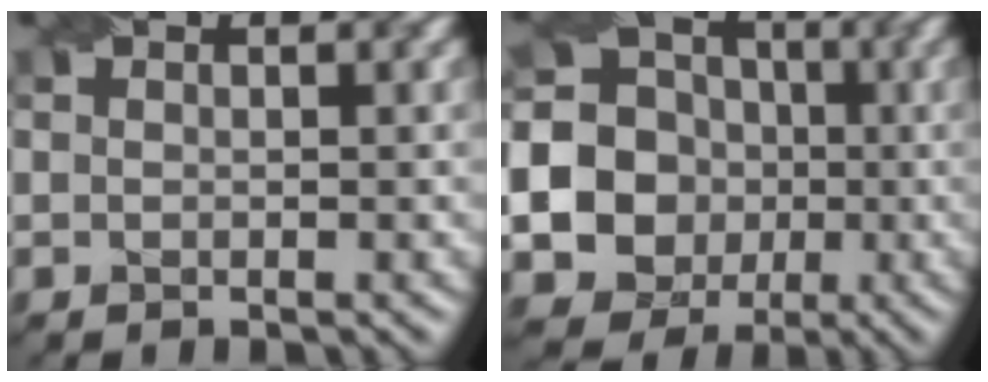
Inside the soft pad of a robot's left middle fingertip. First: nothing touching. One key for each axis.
{"total": 17.4, "fx": -2.1, "fy": 16.5, "fz": 5.1, "tx": -0.120, "ty": 0.005, "tz": -0.070}